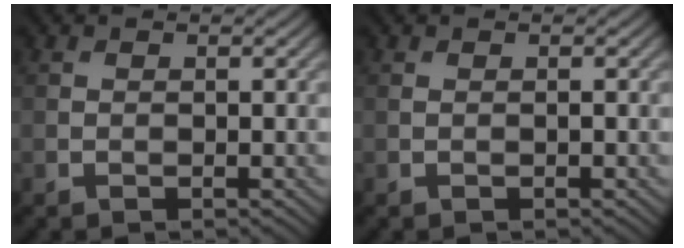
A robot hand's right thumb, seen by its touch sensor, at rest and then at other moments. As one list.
[{"total": 0.0}]